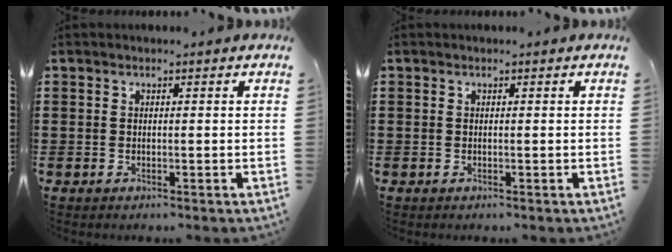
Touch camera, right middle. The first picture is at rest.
{"total": 0.0}